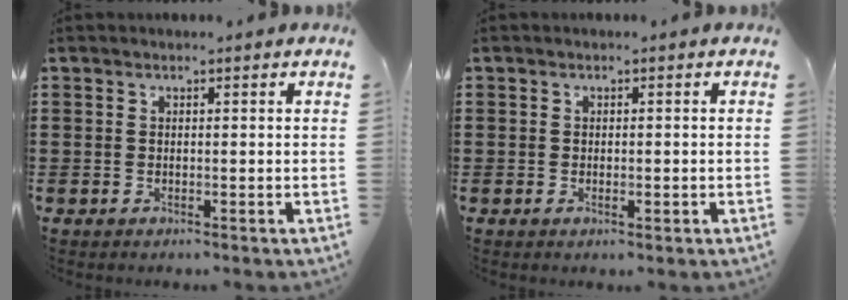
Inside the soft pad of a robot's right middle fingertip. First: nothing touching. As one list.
[{"total": 0.7, "force": [-0.3, 0.4, 0.5], "torque": [-0.010, -0.001, -0.006]}]